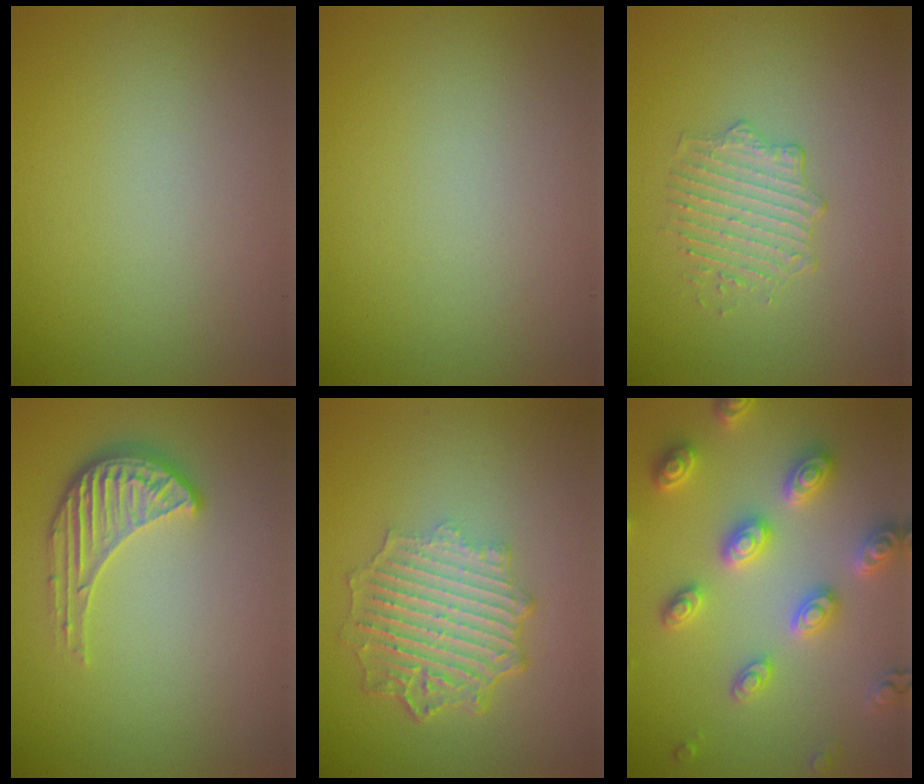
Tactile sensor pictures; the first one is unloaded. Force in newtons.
{"total": 0.0}
{"total": 2.3, "press": 1.6, "slide": 1.6}
{"total": 4.0, "press": 3.1, "slide": 2.6}
{"total": 6.3, "press": 4.7, "slide": 4.2}
{"total": 5.3, "press": 5.1, "slide": 1.2}